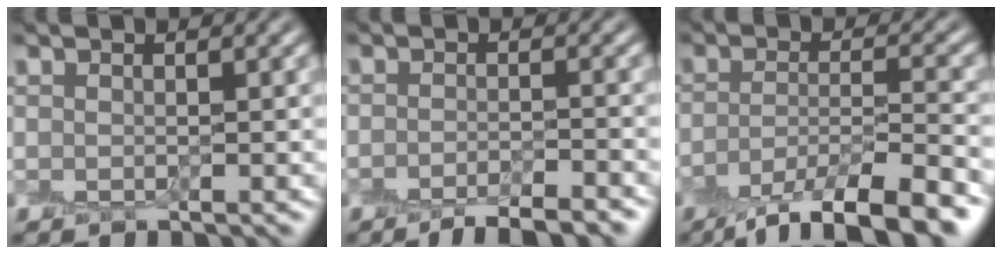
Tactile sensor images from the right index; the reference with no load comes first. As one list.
[{"total": 4.2, "force": [-3.2, 0.9, 2.5], "torque": [-0.029, -0.001, -0.055]}, {"total": 8.8, "force": [-5.7, 2.5, 6.3], "torque": [-0.094, -0.011, -0.096]}]